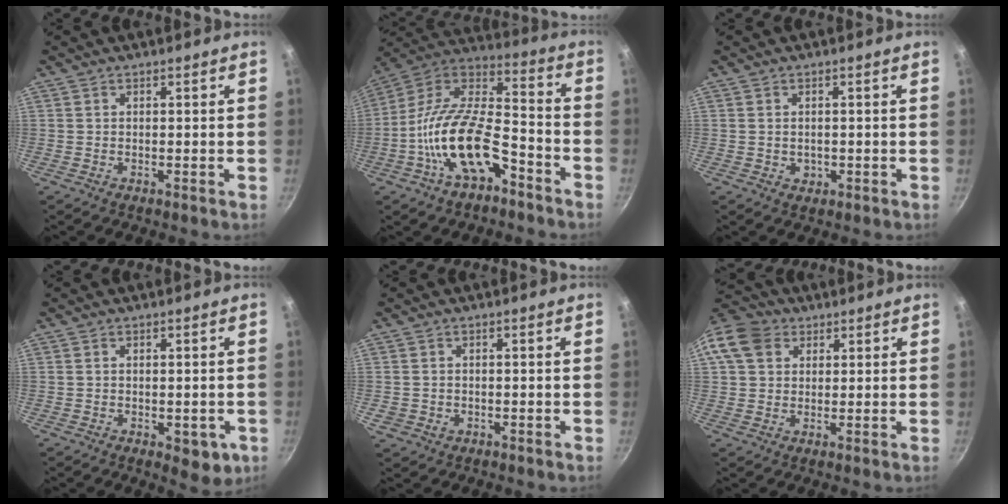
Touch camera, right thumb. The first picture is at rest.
{"total": 19.6, "force": [-8.4, 9.5, 15.0], "torque": [-0.256, 0.067, -0.167]}
{"total": 1.7, "force": [-0.2, 1.4, 0.9], "torque": [-0.010, 0.000, 0.000]}
{"total": 5.7, "force": [-1.7, 3.1, 4.4], "torque": [-0.032, 0.005, -0.015]}
{"total": 2.4, "force": [-0.5, 2.0, 1.1], "torque": [-0.019, 0.000, -0.004]}
{"total": 10.2, "force": [3.4, 8.1, 5.1], "torque": [-0.083, 0.014, 0.049]}